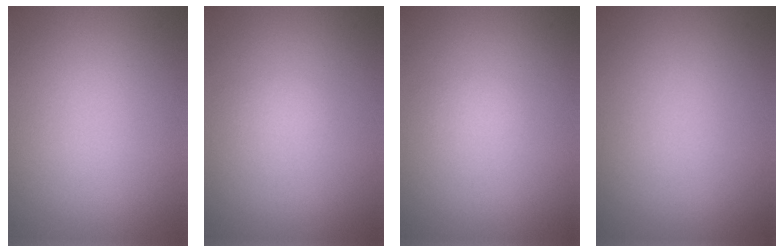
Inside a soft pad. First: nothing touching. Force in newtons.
{"total": 0.7, "press": 0.7, "slide": 0.0}
{"total": 0.7, "press": 0.7, "slide": 0.0}
{"total": 0.0}